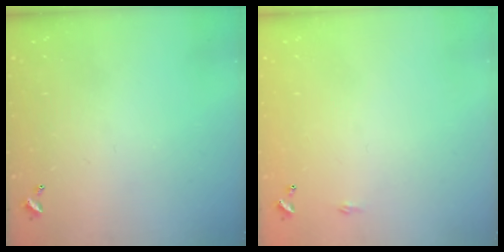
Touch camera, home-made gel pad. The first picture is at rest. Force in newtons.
{"total": 2.2, "press": 2.1, "slide": 0.4}